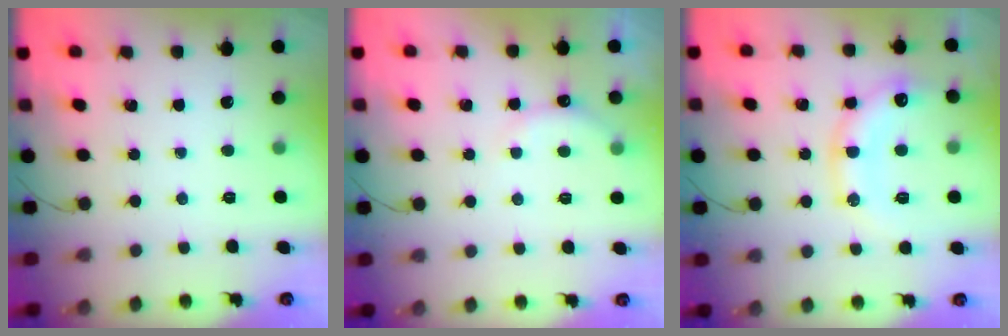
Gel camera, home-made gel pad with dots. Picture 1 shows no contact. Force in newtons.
{"total": 7.2, "press": 7.2, "slide": 1.0}
{"total": 14.3, "press": 14.3, "slide": 1.3}